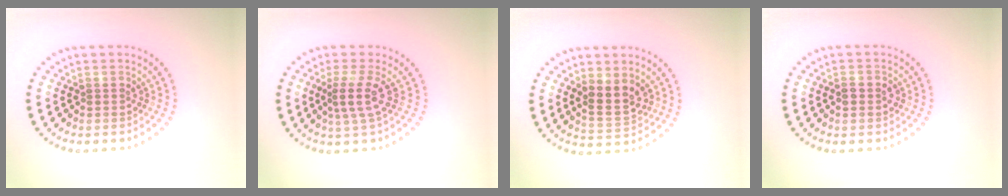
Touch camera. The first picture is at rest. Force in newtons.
{"total": 2.7, "press": 2.0, "slide": 1.8}
{"total": 3.0, "press": 2.8, "slide": 1.1}
{"total": 1.3, "press": 1.3, "slide": 0.3}